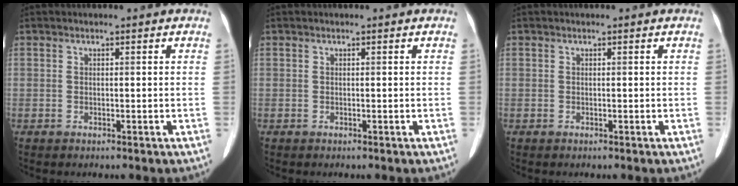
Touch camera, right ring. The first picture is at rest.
{"total": 0.0}
{"total": 0.0}